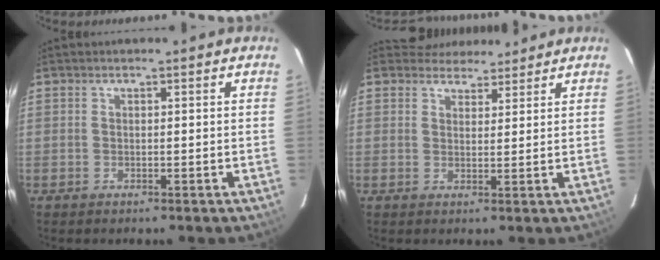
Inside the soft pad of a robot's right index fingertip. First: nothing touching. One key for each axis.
{"total": 4.8, "fx": 4.4, "fy": 1.6, "fz": -0.9, "tx": 0.020, "ty": 0.015, "tz": 0.064}